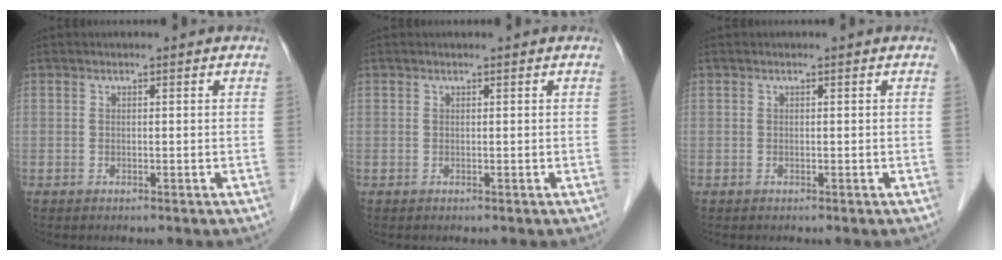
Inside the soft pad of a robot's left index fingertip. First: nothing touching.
{"total": 0.0}
{"total": 0.0}